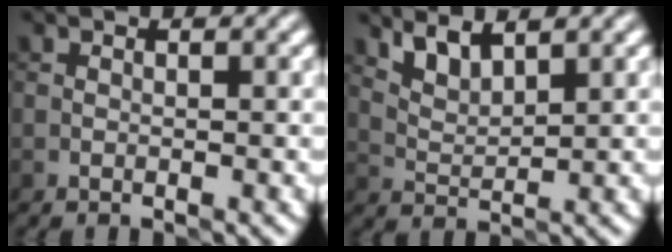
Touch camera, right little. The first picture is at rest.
{"total": 2.5, "force": [2.1, 0.5, 1.2], "torque": [-0.028, -0.002, 0.047]}